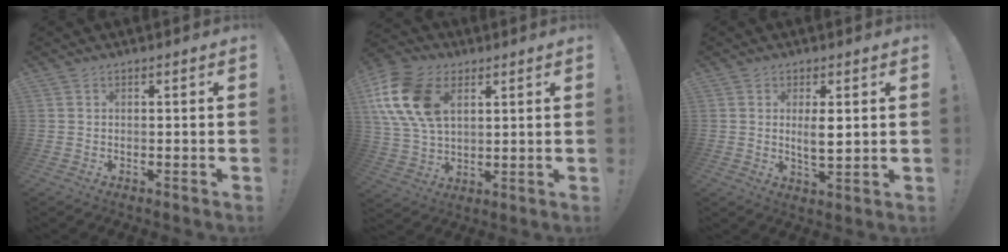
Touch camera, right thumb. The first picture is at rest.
{"total": 19.2, "force": [6.8, 13.0, 12.3], "torque": [-0.253, -0.016, 0.128]}
{"total": 5.0, "force": [1.2, 1.6, 4.6], "torque": [-0.073, -0.013, 0.014]}